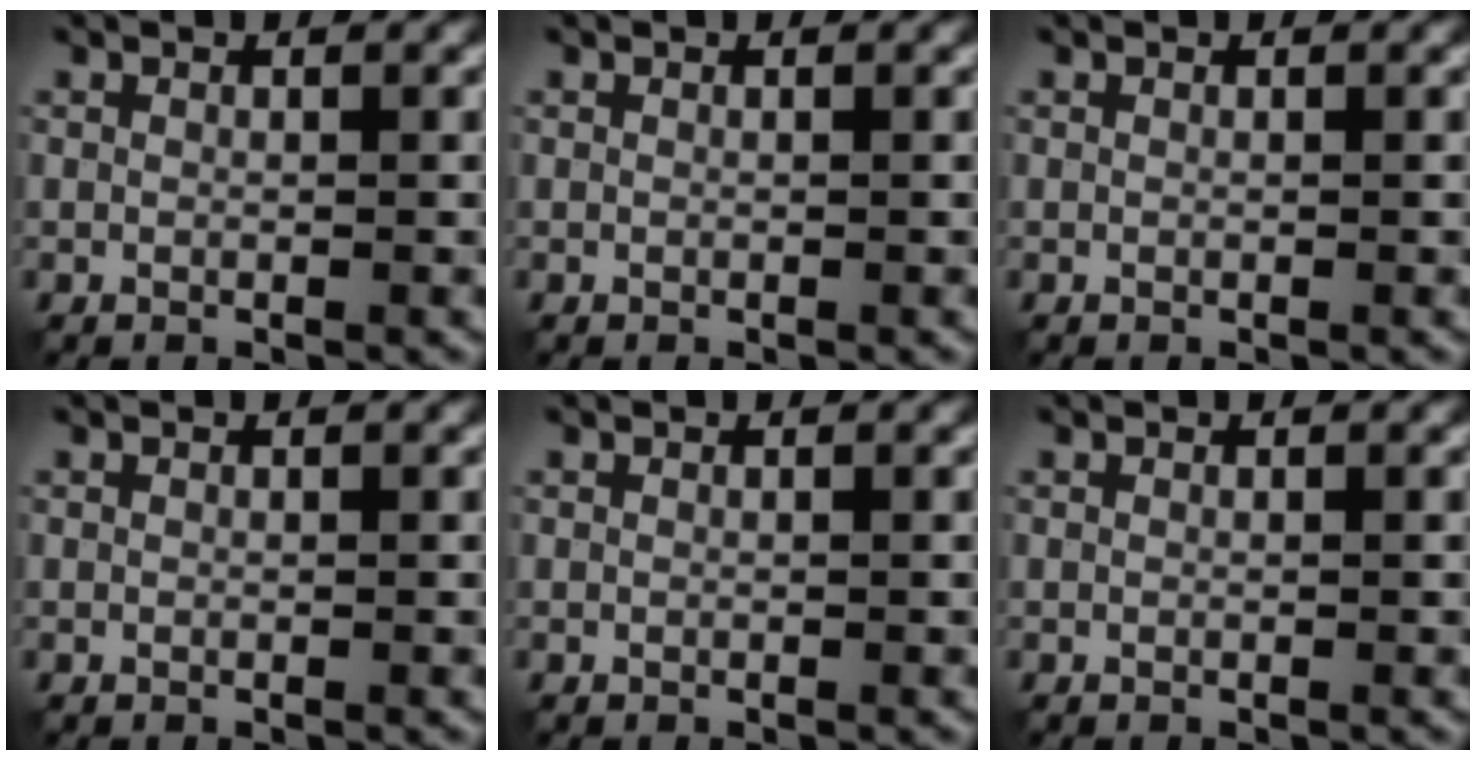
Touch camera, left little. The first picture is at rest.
{"total": 0.0}
{"total": 0.0}
{"total": 0.0}
{"total": 0.0}
{"total": 0.0}